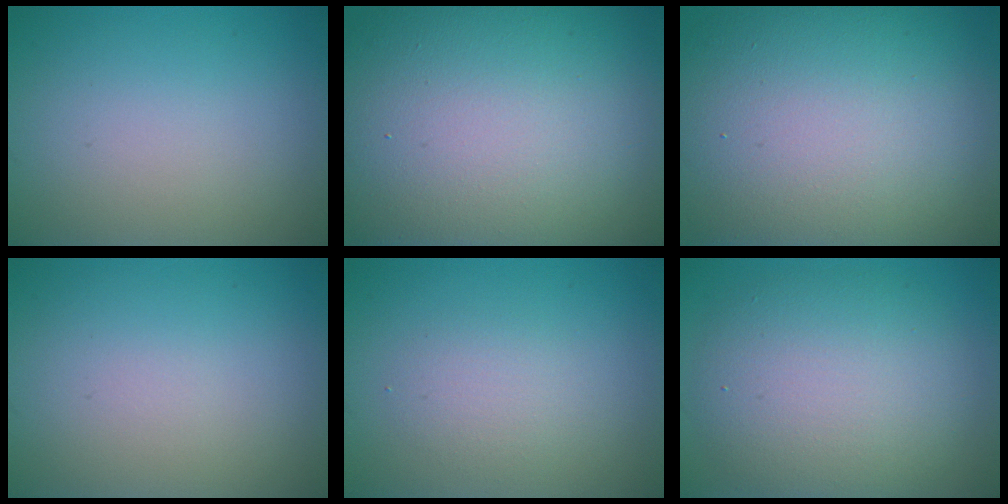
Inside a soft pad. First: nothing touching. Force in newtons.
{"total": 21.1, "press": 21.1, "slide": 1.0}
{"total": 17.4, "press": 17.4, "slide": 0.9}
{"total": 0.0}
{"total": 1.9, "press": 1.9, "slide": 0.1}
{"total": 7.8, "press": 7.8, "slide": 0.4}